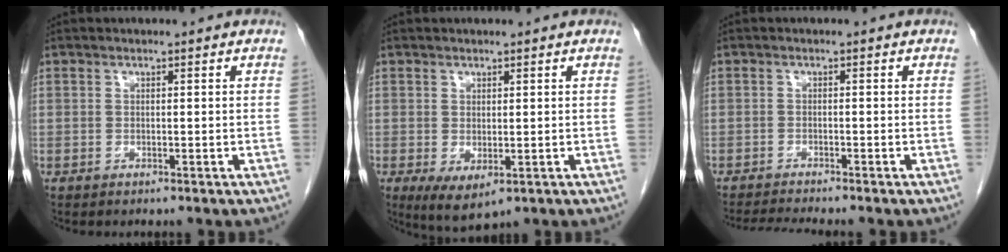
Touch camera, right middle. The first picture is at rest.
{"total": 4.5, "force": [-1.3, 1.9, 3.9], "torque": [-0.062, -0.015, -0.006]}
{"total": 3.8, "force": [-3.5, -0.9, 1.1], "torque": [-0.021, -0.017, -0.060]}